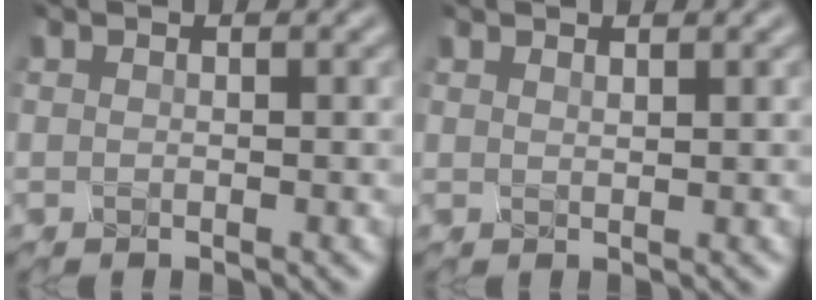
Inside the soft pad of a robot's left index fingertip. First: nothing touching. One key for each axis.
{"total": 1.0, "fx": 0.8, "fy": 0.3, "fz": 0.5, "tx": -0.014, "ty": -0.001, "tz": 0.014}